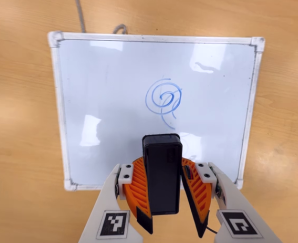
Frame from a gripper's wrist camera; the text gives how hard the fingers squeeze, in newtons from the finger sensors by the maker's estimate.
{"total": 7.8, "left": 8.3, "right": 7.3}